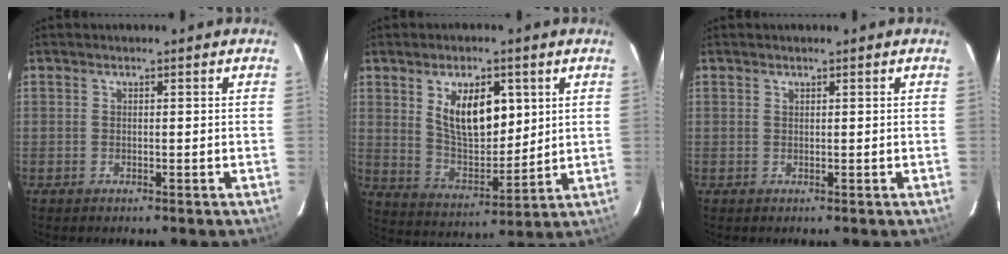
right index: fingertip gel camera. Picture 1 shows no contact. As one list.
[{"total": 12.3, "force": [4.5, 6.2, 9.6], "torque": [-0.164, 0.000, 0.094]}, {"total": 0.0}]